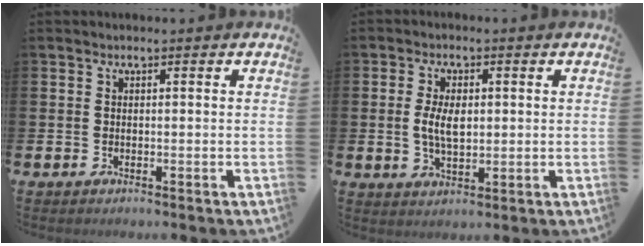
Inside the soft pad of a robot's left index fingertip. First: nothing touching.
{"total": 4.5, "force": [0.6, 2.4, 3.8], "torque": [-0.061, 0.003, 0.005]}